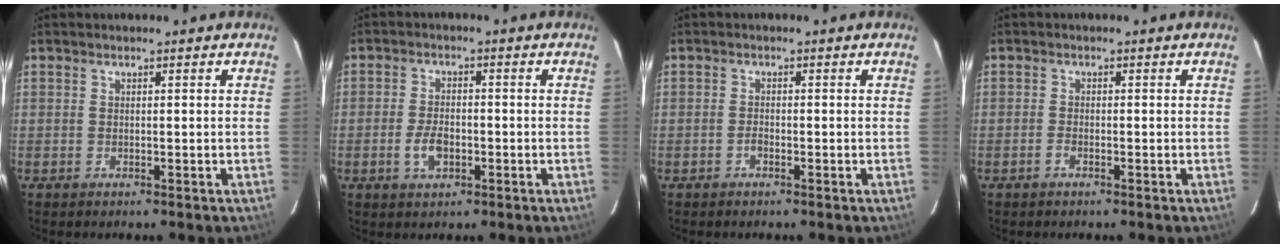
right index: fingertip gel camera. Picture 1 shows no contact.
{"total": 4.8, "force": [-1.7, 2.9, 3.5], "torque": [-0.073, -0.001, -0.028]}
{"total": 1.0, "force": [-0.7, 0.6, 0.5], "torque": [-0.010, 0.001, -0.014]}
{"total": 1.1, "force": [-0.8, 0.5, 0.6], "torque": [-0.017, -0.001, -0.017]}